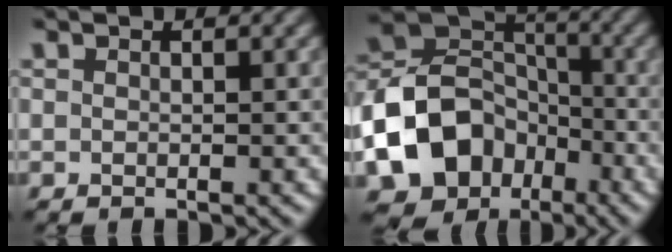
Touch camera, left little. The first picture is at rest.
{"total": 11.6, "force": [-4.8, 8.8, 5.9], "torque": [-0.134, 0.002, -0.094]}